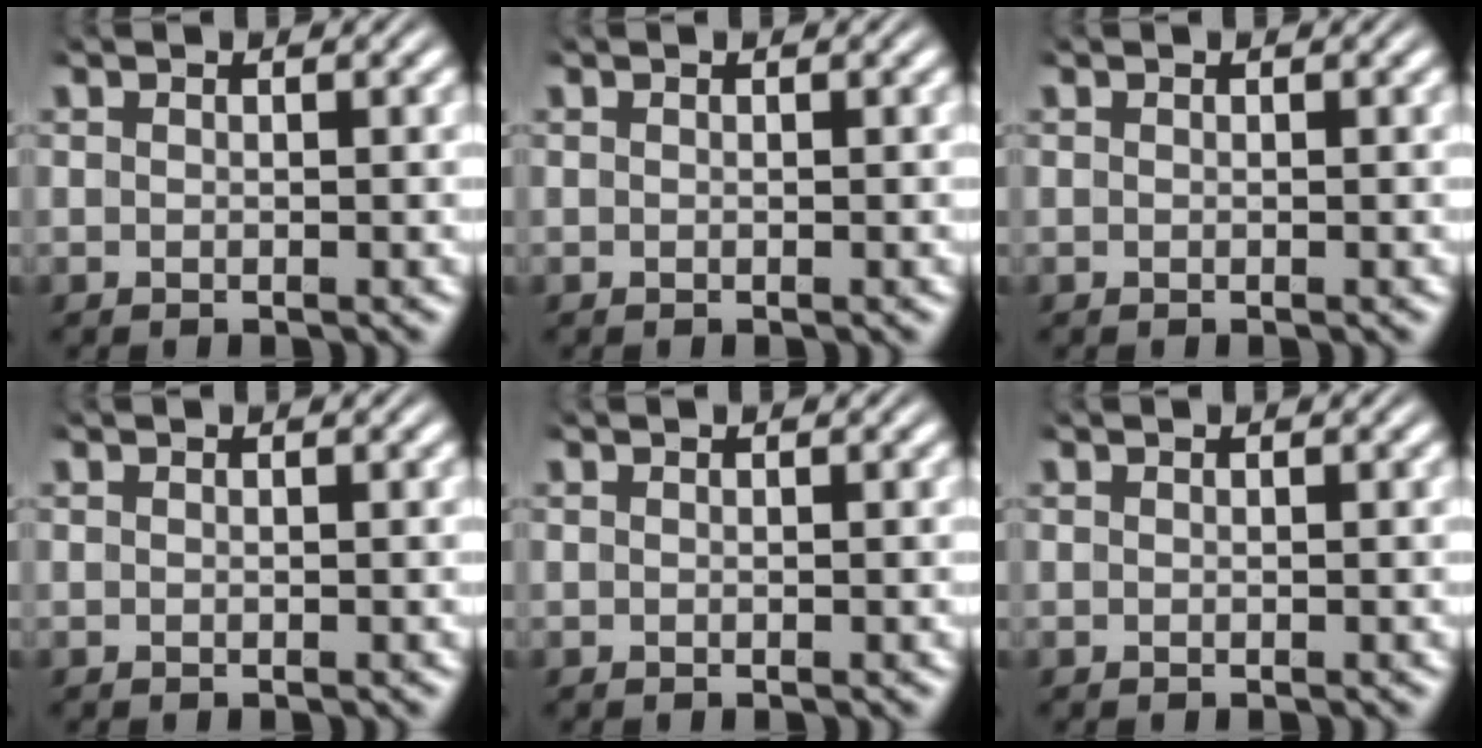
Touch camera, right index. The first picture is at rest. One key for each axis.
{"total": 0.0}
{"total": 0.0}
{"total": 0.0}
{"total": 0.0}
{"total": 0.0}